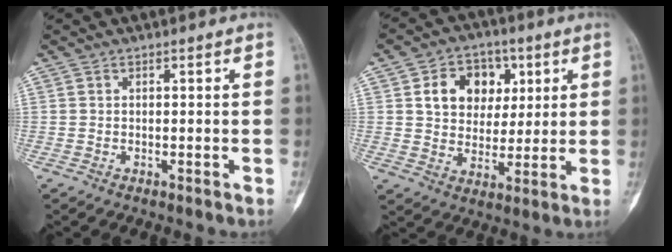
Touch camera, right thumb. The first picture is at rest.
{"total": 11.7, "force": [3.7, 9.1, 6.3], "torque": [-0.055, -0.006, 0.064]}